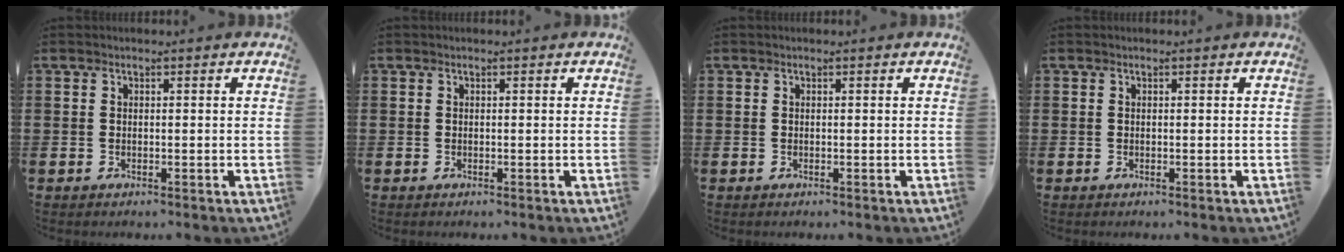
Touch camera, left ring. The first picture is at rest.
{"total": 0.0}
{"total": 0.0}
{"total": 0.0}